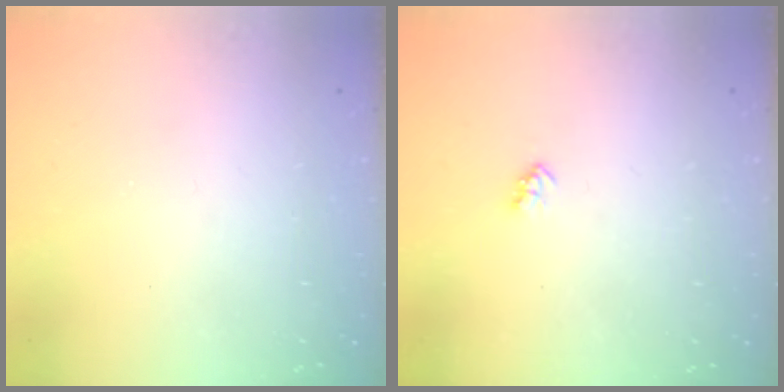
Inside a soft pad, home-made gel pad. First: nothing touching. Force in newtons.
{"total": 2.0, "press": 2.0, "slide": 0.3}